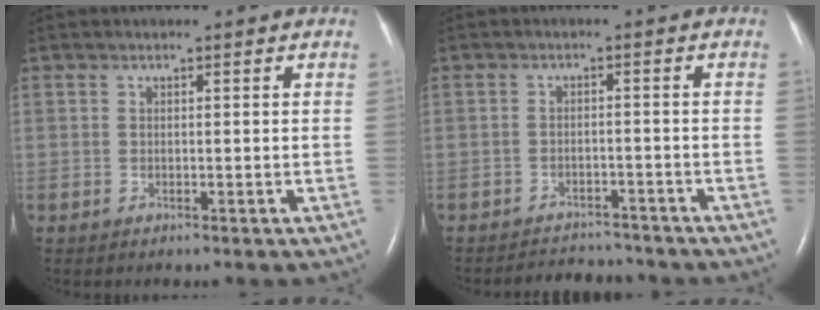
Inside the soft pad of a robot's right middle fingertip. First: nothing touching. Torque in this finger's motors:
{"motor_torque": [0.35, -0.35, -0.01, -0.01]}